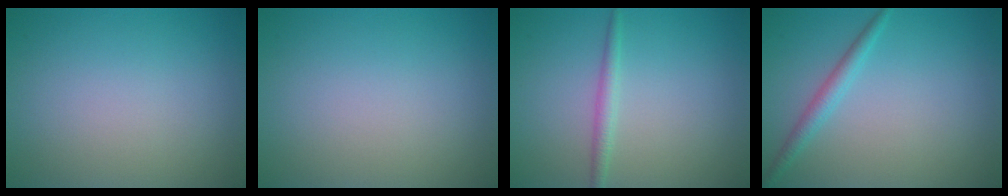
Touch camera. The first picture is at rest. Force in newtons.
{"total": 0.0}
{"total": 1.4, "press": 1.4, "slide": 0.1}
{"total": 1.8, "press": 1.8, "slide": 0.1}